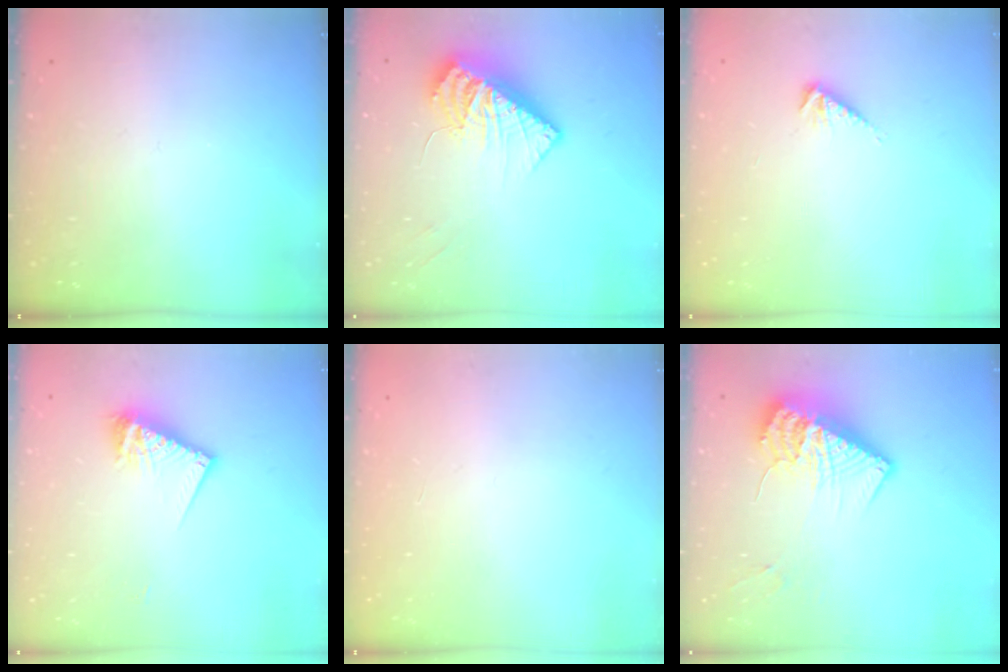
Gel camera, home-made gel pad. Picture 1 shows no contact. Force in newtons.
{"total": 13.5, "press": 13.3, "slide": 2.2}
{"total": 3.0, "press": 3.0, "slide": 0.6}
{"total": 10.5, "press": 10.4, "slide": 1.3}
{"total": 0.0}
{"total": 13.5, "press": 13.5, "slide": 1.4}